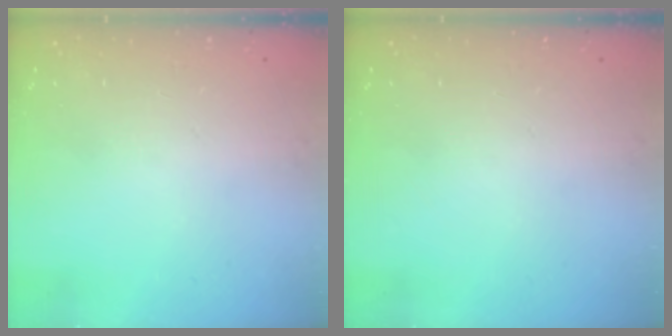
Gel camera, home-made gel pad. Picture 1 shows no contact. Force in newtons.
{"total": 0.0}